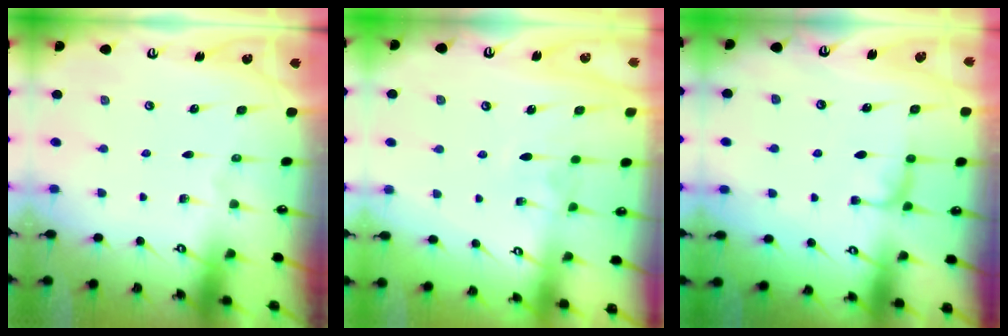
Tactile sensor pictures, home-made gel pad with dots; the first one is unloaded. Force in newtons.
{"total": 3.0, "press": 3.0, "slide": 0.4}
{"total": 0.9, "press": 0.2, "slide": 0.8}